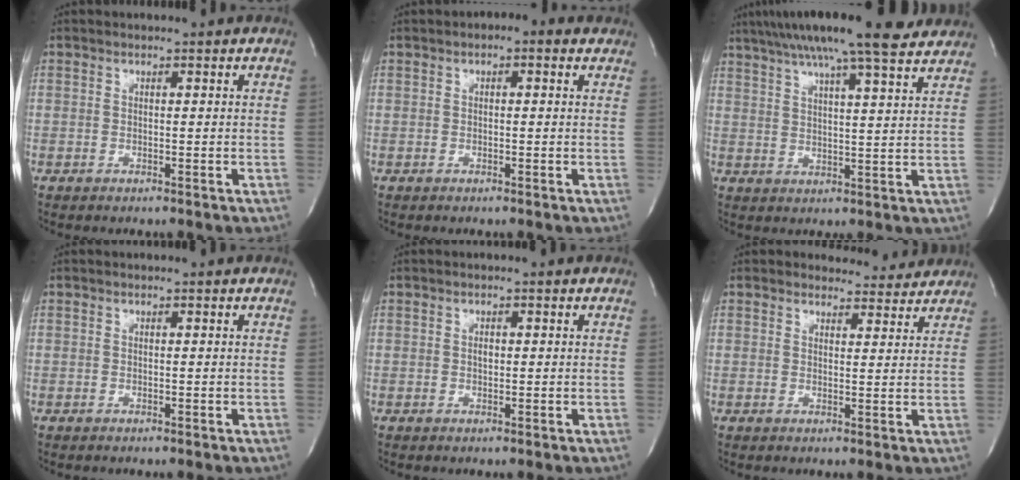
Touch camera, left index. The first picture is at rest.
{"total": 2.5, "force": [1.2, 1.2, 1.8], "torque": [-0.026, 0.015, 0.011]}
{"total": 19.8, "force": [15.9, 1.6, 11.6], "torque": [-0.196, 0.040, 0.221]}
{"total": 0.0}
{"total": 0.8, "force": [0.1, 0.5, 0.6], "torque": [-0.013, 0.000, 0.001]}
{"total": 4.5, "force": [4.3, 1.5, -0.3], "torque": [0.008, -0.003, 0.044]}